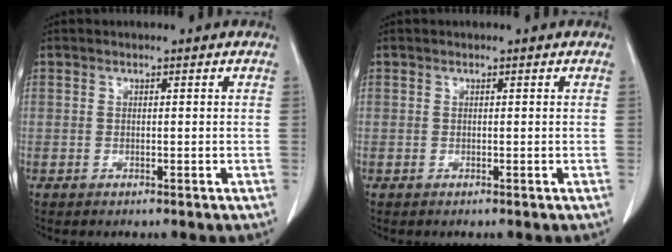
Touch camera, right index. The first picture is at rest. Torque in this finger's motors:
{"motor_torque": [0.00, 0.00, 0.01, 0.00]}